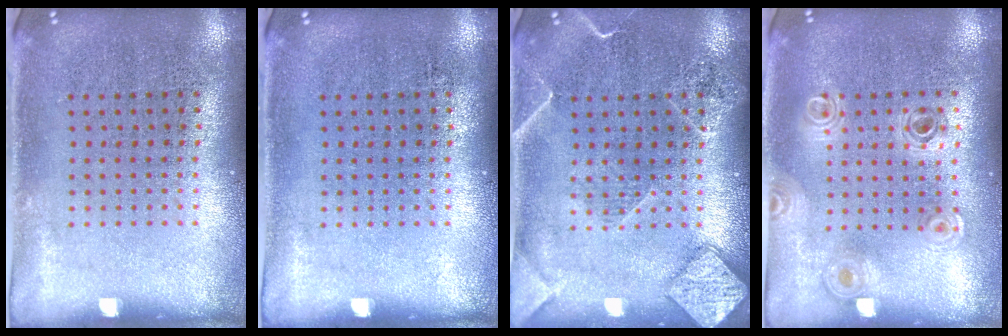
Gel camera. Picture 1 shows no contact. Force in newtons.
{"total": 0.0}
{"total": 2.8, "press": 2.8, "slide": 0.3}
{"total": 0.5, "press": 0.5, "slide": 0.1}